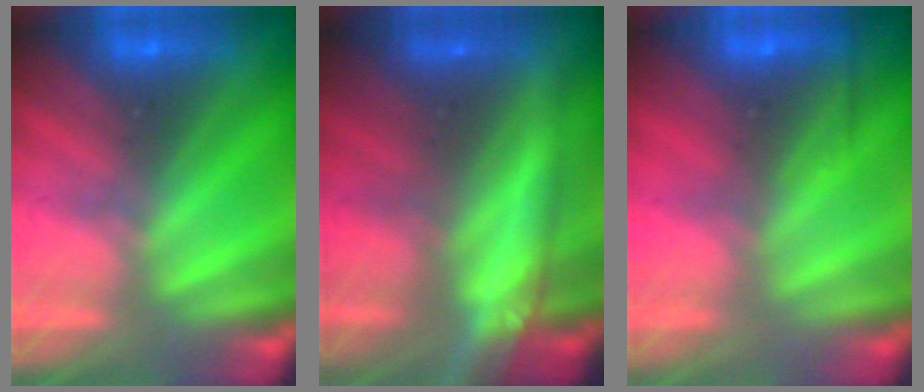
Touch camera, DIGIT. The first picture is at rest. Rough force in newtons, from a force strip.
{"total": 8.1}
{"total": 2.4}